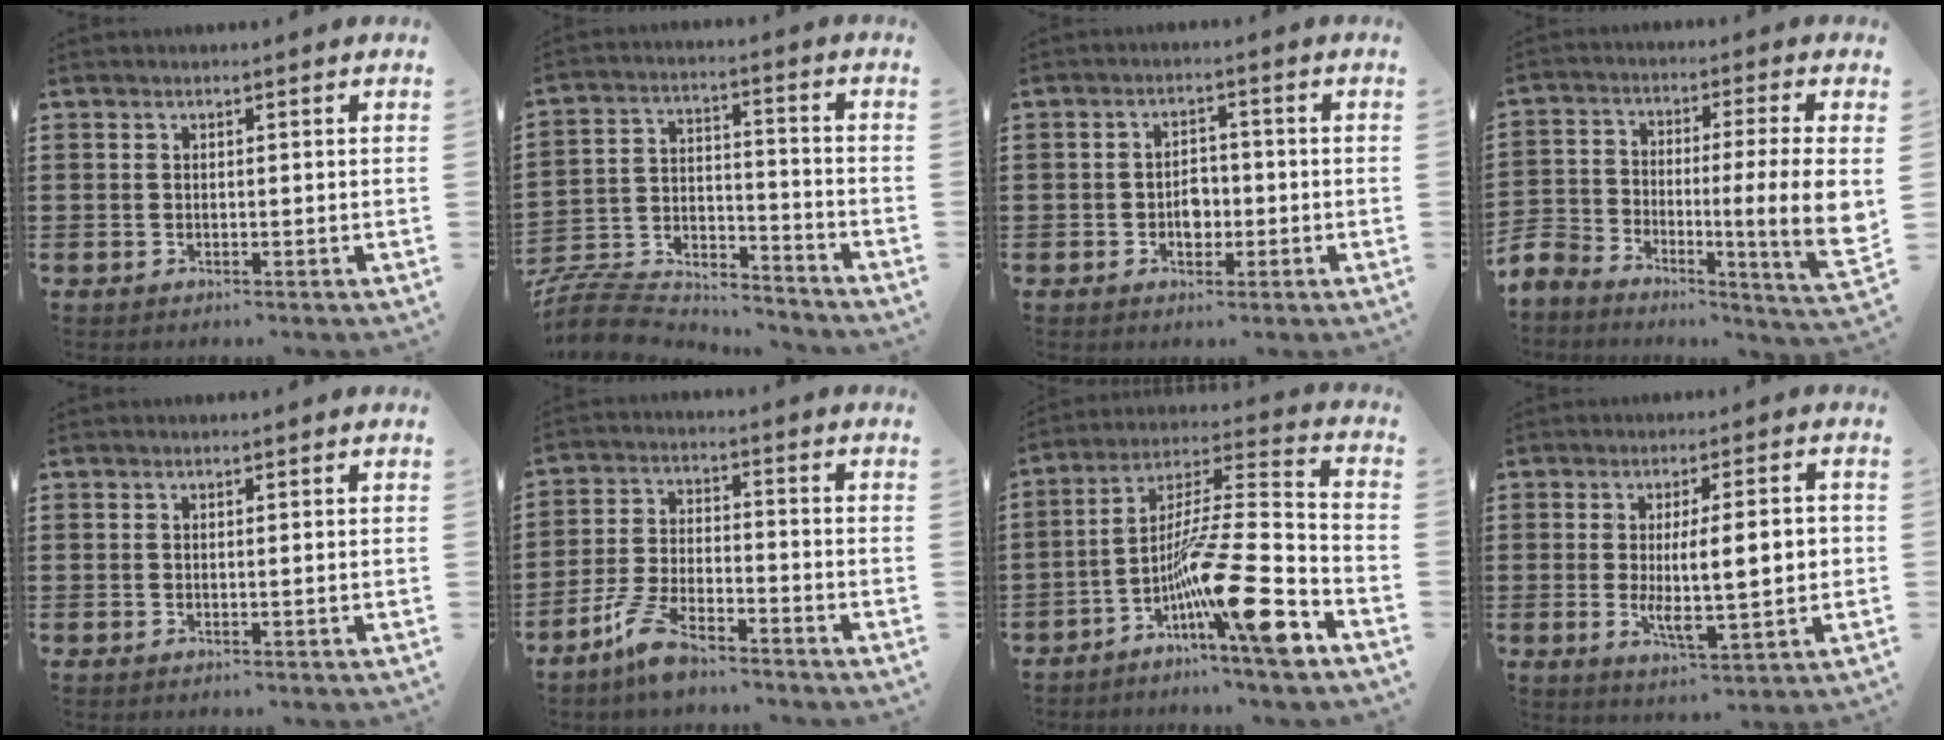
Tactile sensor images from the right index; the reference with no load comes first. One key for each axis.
{"total": 8.1, "fx": -7.7, "fy": 2.2, "fz": 1.6, "tx": -0.049, "ty": 0.009, "tz": -0.156}
{"total": 3.3, "fx": -0.9, "fy": 2.3, "fz": 2.2, "tx": -0.037, "ty": 0.001, "tz": -0.020}
{"total": 10.9, "fx": -3.1, "fy": 2.6, "fz": 10.1, "tx": -0.191, "ty": -0.016, "tz": -0.062}
{"total": 0.0}
{"total": 7.0, "fx": -5.6, "fy": 1.7, "fz": 3.8, "tx": -0.096, "ty": -0.004, "tz": -0.109}
{"total": 15.3, "fx": -7.7, "fy": 1.4, "fz": 13.1, "tx": -0.232, "ty": -0.010, "tz": -0.141}
{"total": 9.7, "fx": 0.2, "fy": 2.4, "fz": 9.4, "tx": -0.149, "ty": -0.003, "tz": 0.003}